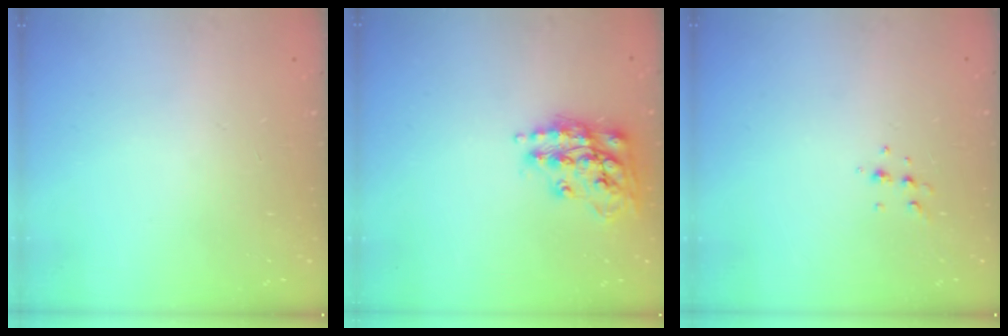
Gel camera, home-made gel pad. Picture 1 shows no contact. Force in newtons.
{"total": 14.8, "press": 14.7, "slide": 1.5}
{"total": 4.3, "press": 4.2, "slide": 0.9}